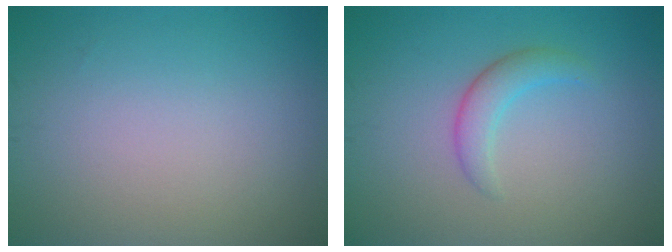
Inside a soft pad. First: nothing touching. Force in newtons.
{"total": 2.2, "press": 2.2, "slide": 0.2}